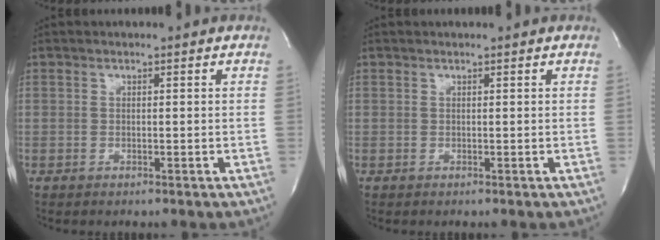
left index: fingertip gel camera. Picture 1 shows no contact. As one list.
[{"total": 1.0, "force": [0.9, 0.0, 0.3], "torque": [-0.006, 0.010, 0.013]}]